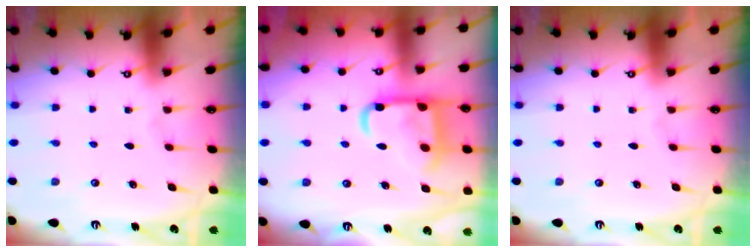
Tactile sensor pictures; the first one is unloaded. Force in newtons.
{"total": 15.3, "press": 15.2, "slide": 1.5}
{"total": 0.0}